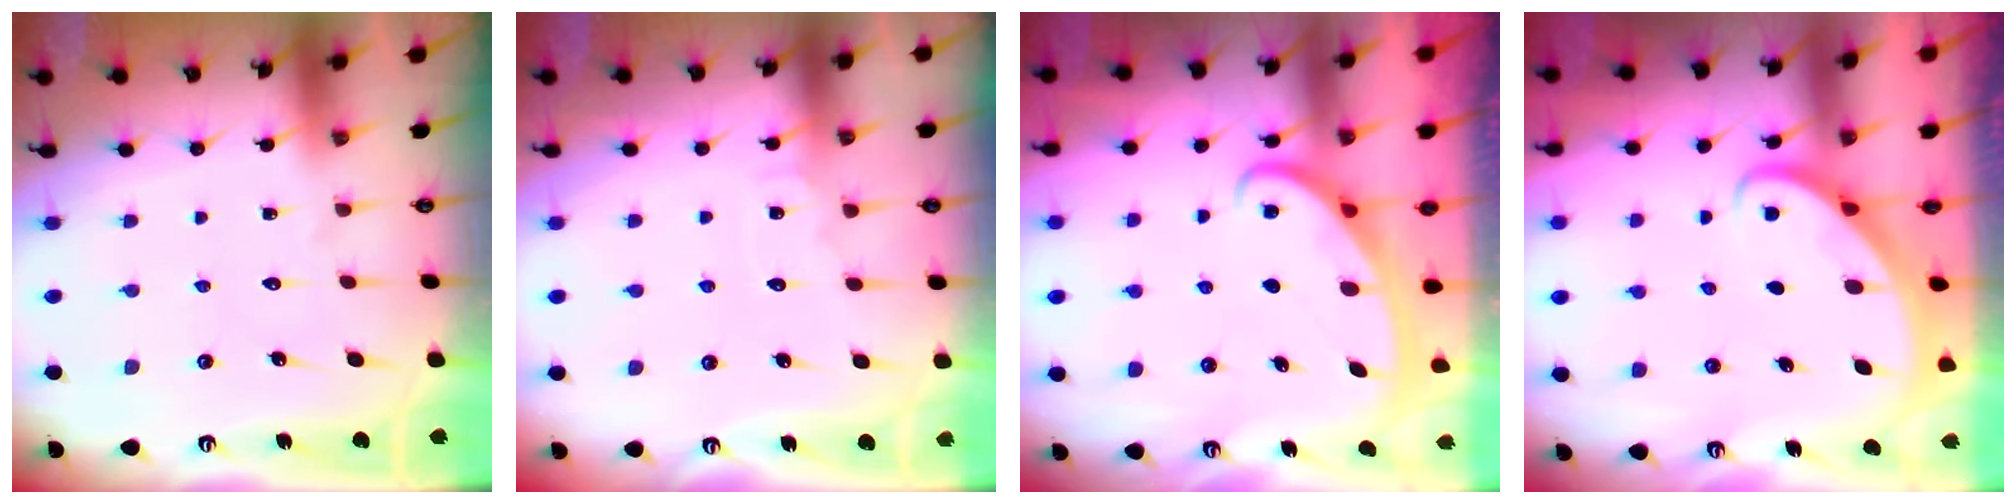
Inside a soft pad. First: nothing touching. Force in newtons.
{"total": 4.2, "press": 4.2, "slide": 0.4}
{"total": 2.6, "press": 2.6, "slide": 0.4}
{"total": 2.8, "press": 2.8, "slide": 0.2}